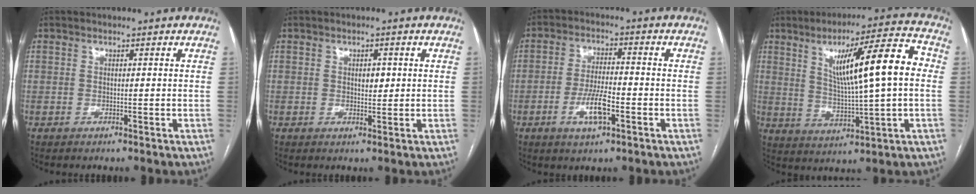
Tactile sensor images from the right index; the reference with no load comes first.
{"total": 2.0, "force": [0.4, 1.2, 1.6], "torque": [-0.022, 0.000, 0.006]}
{"total": 6.7, "force": [-2.6, 1.7, 6.0], "torque": [-0.117, -0.001, -0.044]}
{"total": 14.8, "force": [2.8, 1.1, 14.5], "torque": [-0.229, 0.016, 0.047]}